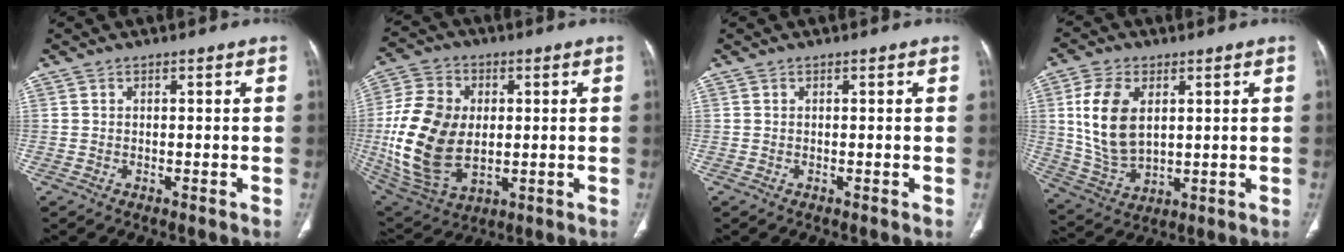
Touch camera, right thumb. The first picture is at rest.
{"total": 19.7, "force": [0.0, 13.2, 14.7], "torque": [-0.286, -0.006, 0.014]}
{"total": 0.0}
{"total": 12.9, "force": [3.0, 7.9, 9.8], "torque": [-0.184, -0.011, 0.066]}